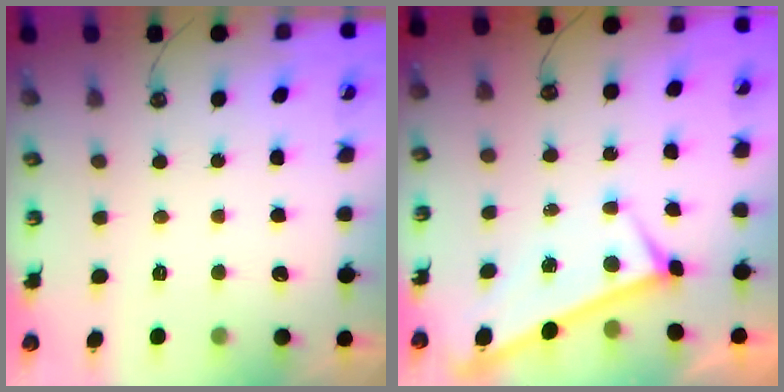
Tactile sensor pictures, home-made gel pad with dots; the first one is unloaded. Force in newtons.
{"total": 2.5, "press": 2.5, "slide": 0.6}